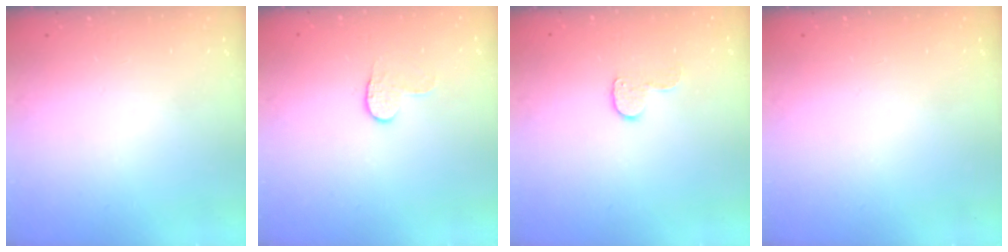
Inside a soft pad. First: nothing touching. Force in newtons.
{"total": 4.5, "press": 4.5, "slide": 0.5}
{"total": 6.7, "press": 6.7, "slide": 0.4}
{"total": 0.0}